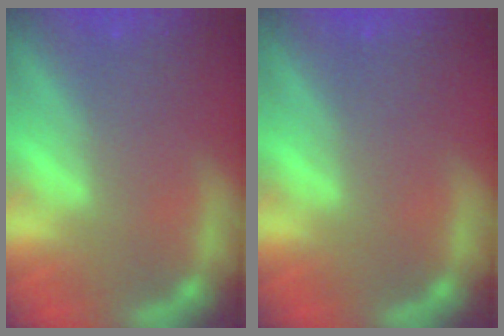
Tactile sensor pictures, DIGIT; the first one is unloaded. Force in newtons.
{"total": 0.0}